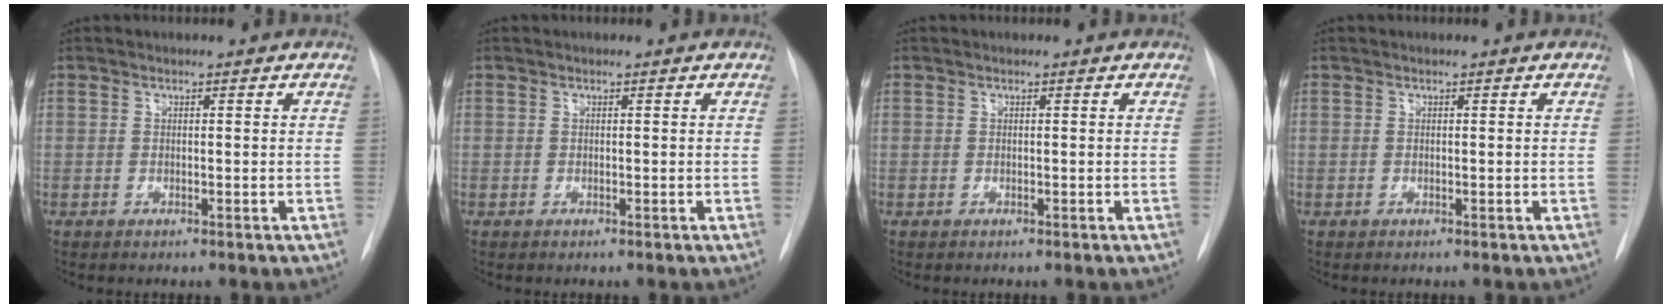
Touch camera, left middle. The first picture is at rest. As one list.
[{"total": 0.0}, {"total": 0.0}, {"total": 0.0}]